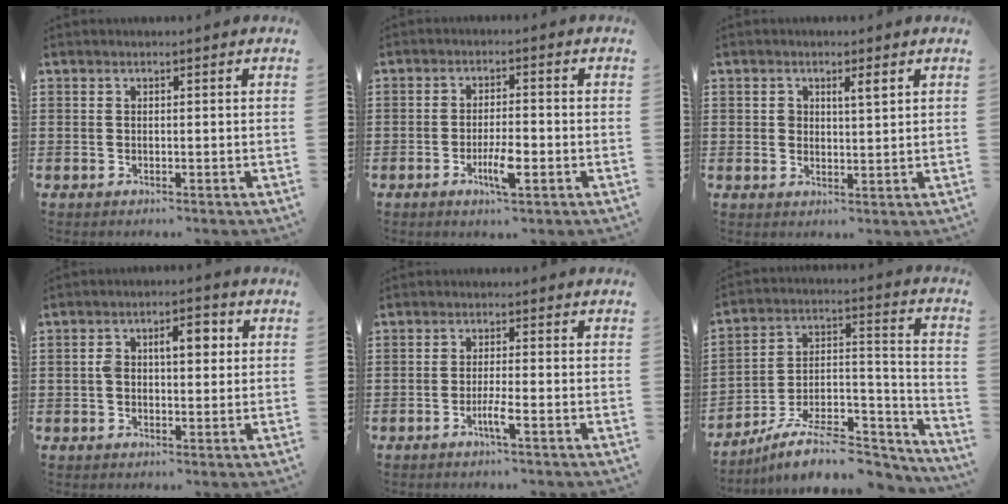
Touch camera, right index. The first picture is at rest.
{"total": 5.0, "force": [-2.1, 1.2, 4.4], "torque": [-0.084, -0.001, -0.040]}
{"total": 1.8, "force": [0.8, 0.9, 1.4], "torque": [-0.029, 0.003, 0.013]}
{"total": 5.1, "force": [0.7, 2.4, 4.5], "torque": [-0.064, 0.003, 0.004]}
{"total": 3.1, "force": [-1.6, 0.0, 2.7], "torque": [-0.052, -0.007, -0.031]}
{"total": 9.8, "force": [-7.6, 3.6, 5.1], "torque": [-0.079, 0.026, -0.140]}